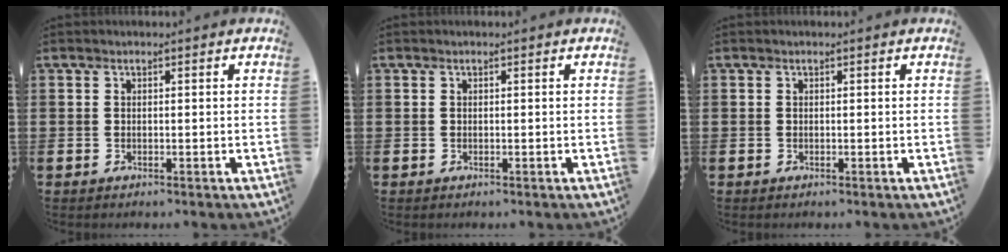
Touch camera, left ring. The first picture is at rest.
{"total": 0.0}
{"total": 0.0}